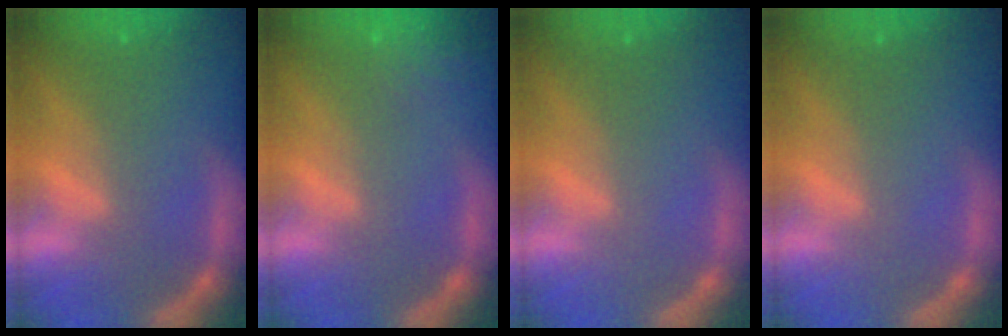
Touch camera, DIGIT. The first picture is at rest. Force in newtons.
{"total": 4.6}
{"total": 0.0}
{"total": 0.0}